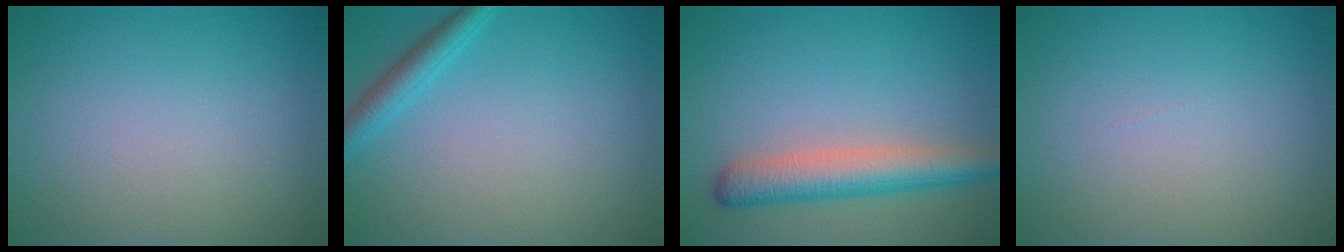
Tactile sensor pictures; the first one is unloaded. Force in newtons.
{"total": 2.3, "press": 2.3, "slide": 0.2}
{"total": 5.0, "press": 5.0, "slide": 0.2}
{"total": 0.0}